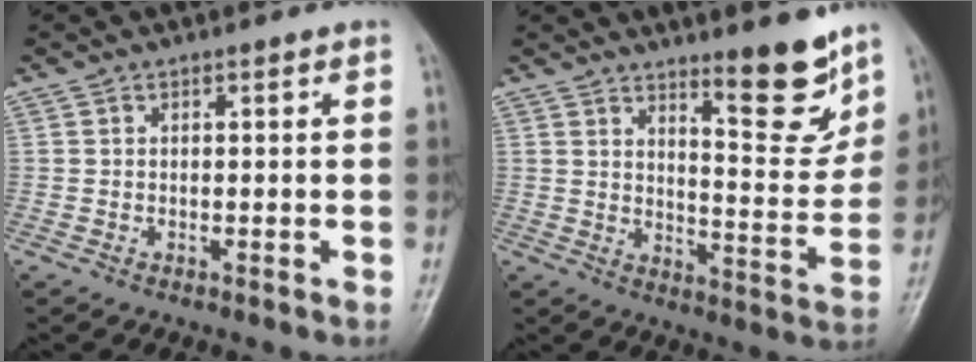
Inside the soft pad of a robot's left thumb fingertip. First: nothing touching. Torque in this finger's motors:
{"motor_torque": [1.92, 0.78, 0.93, -1.23, 0.29]}